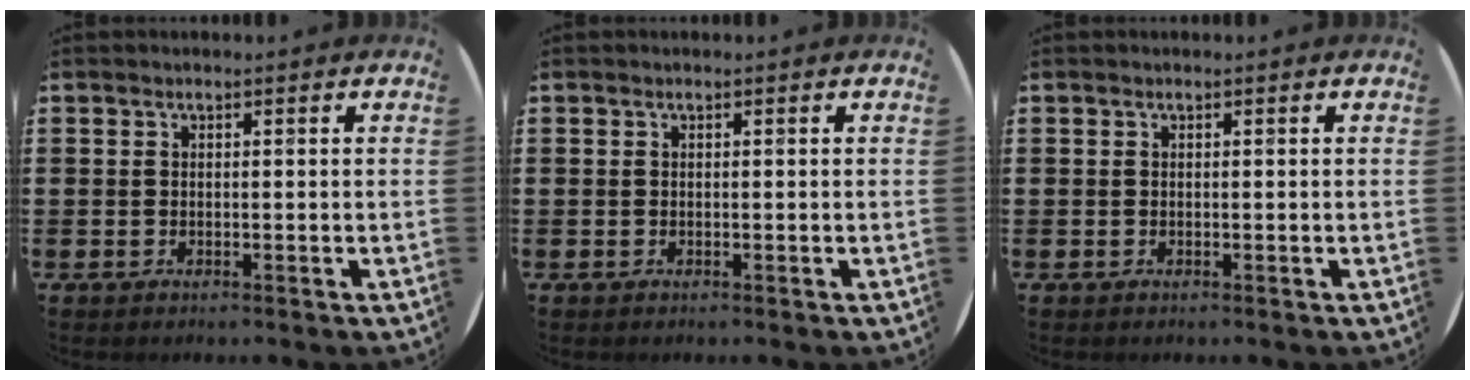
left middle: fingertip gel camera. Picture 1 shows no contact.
{"total": 0.0}
{"total": 0.0}